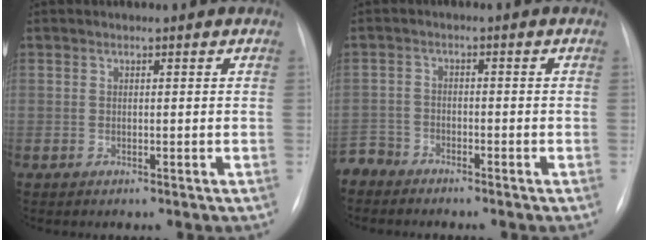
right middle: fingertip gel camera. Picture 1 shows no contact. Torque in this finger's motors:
{"motor_torque": [0.05, -0.06, 0.31, 0.03]}